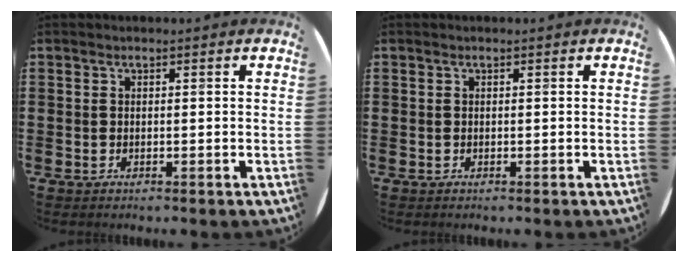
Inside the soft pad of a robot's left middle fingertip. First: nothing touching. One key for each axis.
{"total": 0.0}